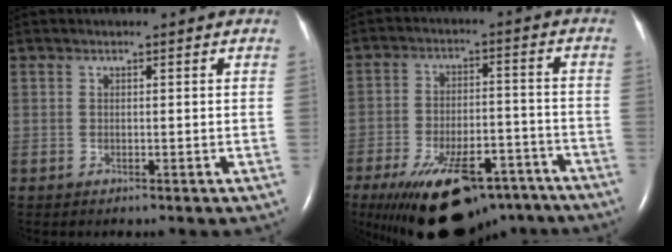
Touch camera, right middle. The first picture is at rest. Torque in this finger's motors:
{"motor_torque": [1.10, -1.04, 1.05, 0.21]}